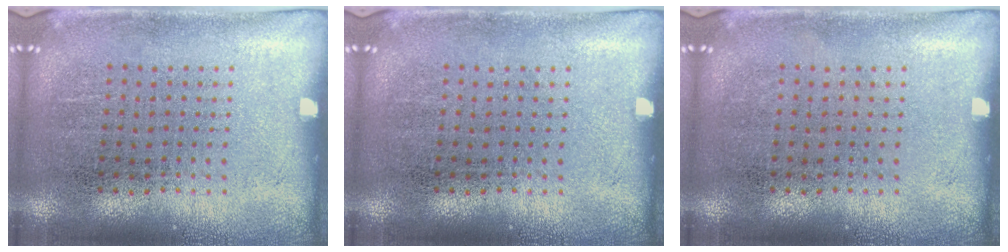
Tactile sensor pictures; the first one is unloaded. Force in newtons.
{"total": 0.0}
{"total": 0.0}